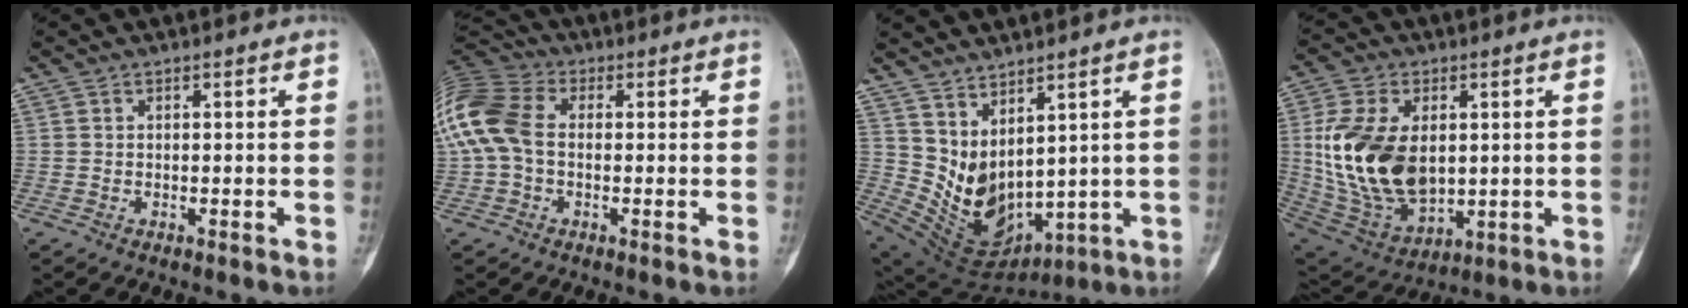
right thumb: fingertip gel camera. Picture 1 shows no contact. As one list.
[{"total": 14.9, "force": [0.7, 10.2, 10.8], "torque": [-0.258, 0.029, 0.005]}, {"total": 11.9, "force": [5.1, 6.2, 8.8], "torque": [-0.136, -0.040, 0.131]}, {"total": 20.0, "force": [1.5, 12.3, 15.7], "torque": [-0.295, -0.017, 0.048]}]